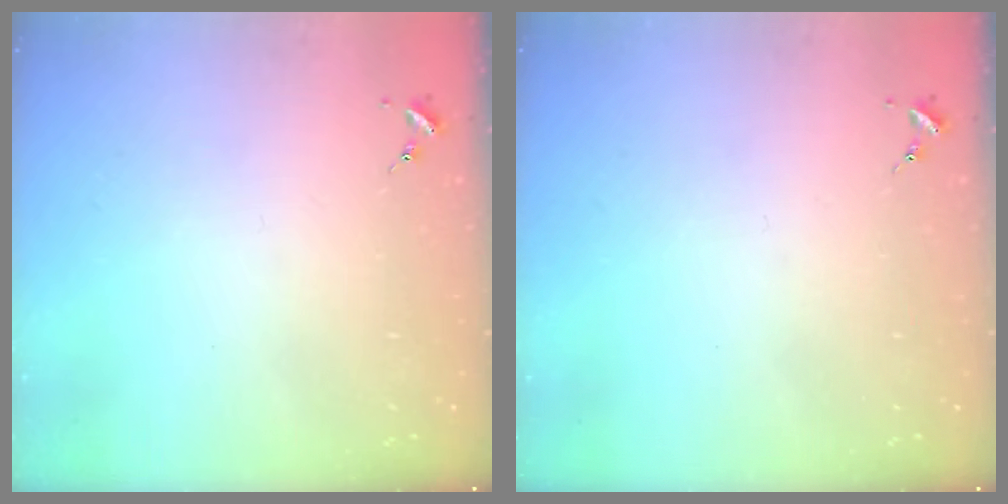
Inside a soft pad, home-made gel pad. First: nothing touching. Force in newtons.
{"total": 0.0}